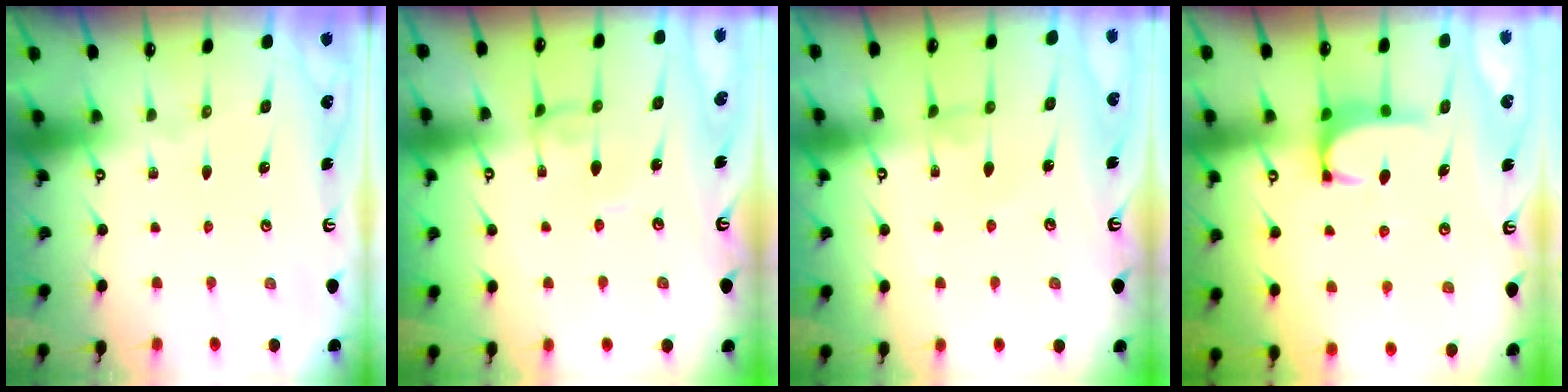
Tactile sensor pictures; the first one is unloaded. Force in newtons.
{"total": 1.5, "press": 1.5, "slide": 0.2}
{"total": 0.7, "press": 0.6, "slide": 0.3}
{"total": 1.3, "press": 1.1, "slide": 0.6}